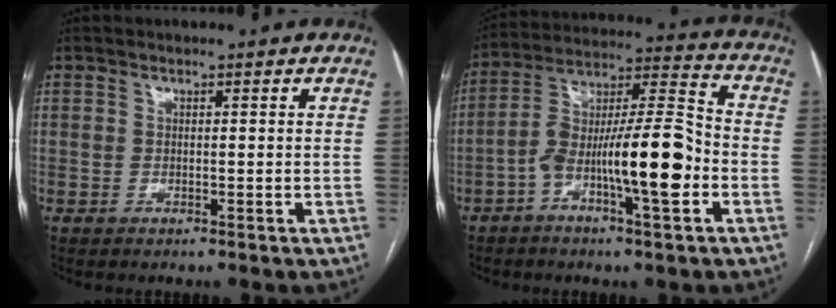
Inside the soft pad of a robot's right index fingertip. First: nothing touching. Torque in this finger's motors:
{"motor_torque": [1.71, -0.43, 0.73, 0.21]}